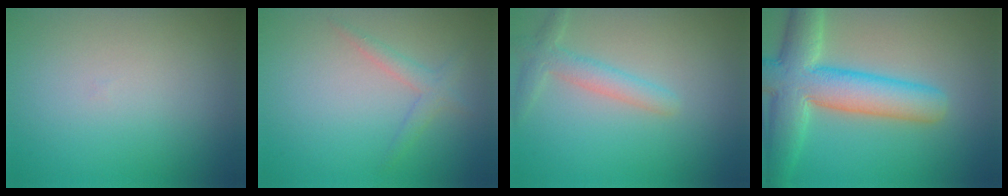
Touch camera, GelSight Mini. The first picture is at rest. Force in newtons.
{"total": 1.7, "press": 1.7, "slide": 0.1}
{"total": 2.6, "press": 2.5, "slide": 0.2}
{"total": 9.1, "press": 9.1, "slide": 0.4}